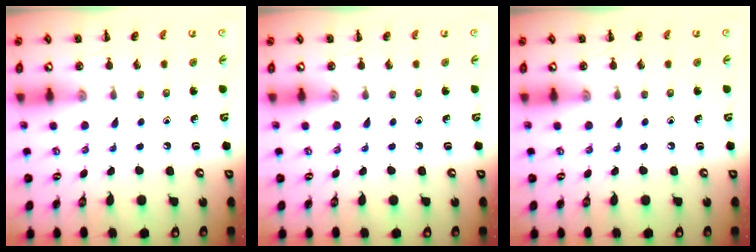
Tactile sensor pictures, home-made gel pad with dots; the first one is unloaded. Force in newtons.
{"total": 0.0}
{"total": 0.0}